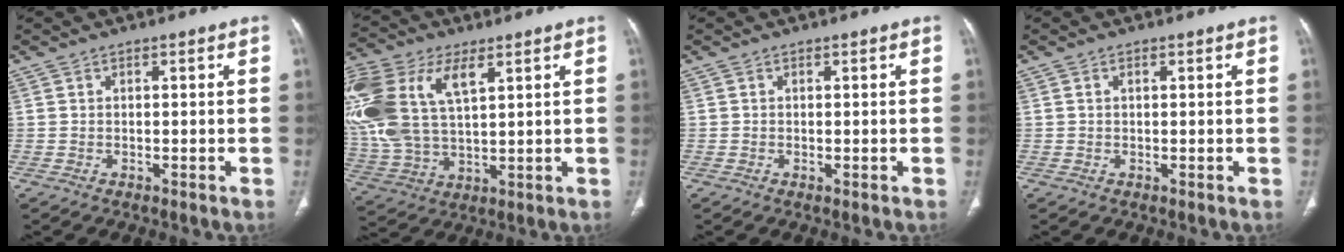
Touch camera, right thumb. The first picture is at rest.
{"total": 23.2, "force": [8.5, 12.8, 17.4], "torque": [-0.425, 0.009, 0.164]}
{"total": 0.0}
{"total": 0.7, "force": [0.2, 0.4, 0.5], "torque": [-0.011, 0.003, 0.004]}